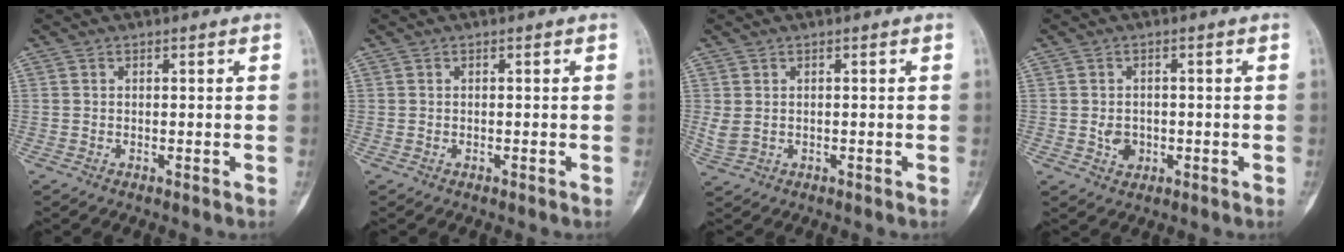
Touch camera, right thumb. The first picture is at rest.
{"total": 0.0}
{"total": 2.5, "force": [0.0, 1.7, 1.8], "torque": [-0.048, 0.004, 0.008]}
{"total": 3.1, "force": [-0.6, 2.5, 1.7], "torque": [-0.020, 0.003, -0.004]}